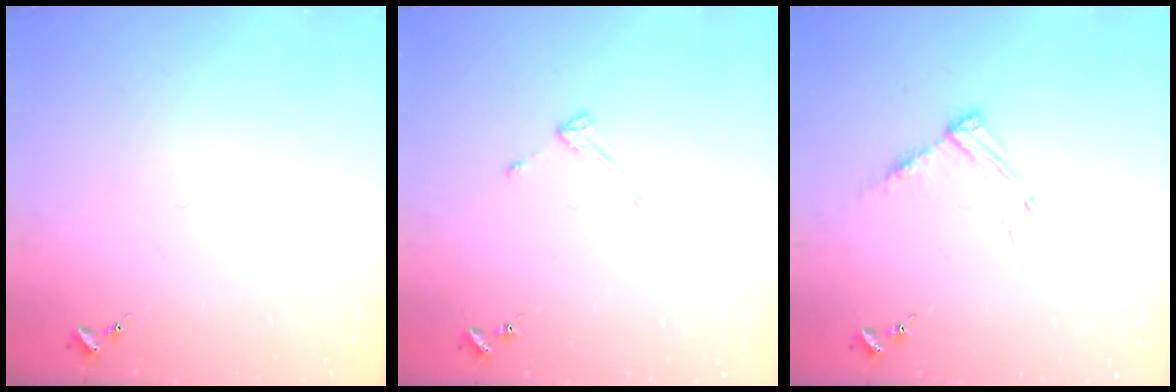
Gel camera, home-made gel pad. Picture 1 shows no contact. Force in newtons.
{"total": 3.1, "press": 3.0, "slide": 0.5}
{"total": 8.1, "press": 8.1, "slide": 0.6}